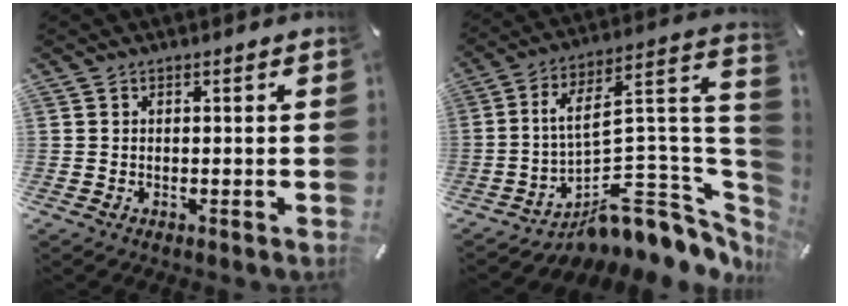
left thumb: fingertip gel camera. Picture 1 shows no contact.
{"total": 19.7, "force": [-5.4, 10.6, 15.6], "torque": [-0.192, -0.030, -0.076]}